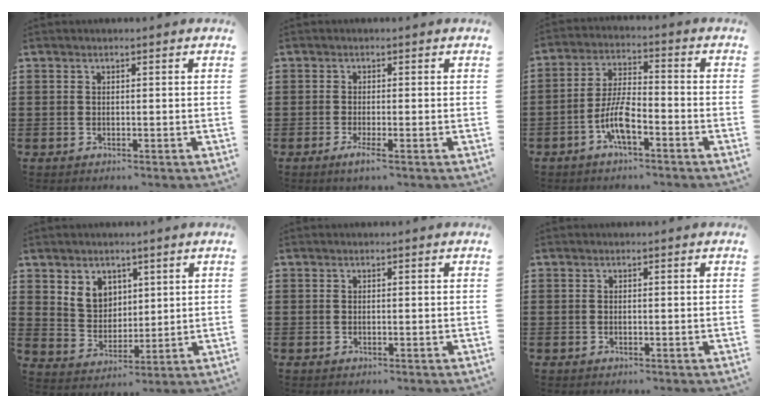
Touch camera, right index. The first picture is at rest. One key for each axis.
{"total": 1.8, "fx": -1.1, "fy": 0.0, "fz": 1.5, "tx": -0.032, "ty": -0.008, "tz": -0.022}
{"total": 7.1, "fx": -3.5, "fy": 2.1, "fz": 5.7, "tx": -0.136, "ty": -0.006, "tz": -0.072}
{"total": 5.4, "fx": 3.0, "fy": 4.4, "fz": 1.1, "tx": -0.038, "ty": 0.004, "tz": 0.056}
{"total": 0.0}
{"total": 0.0}